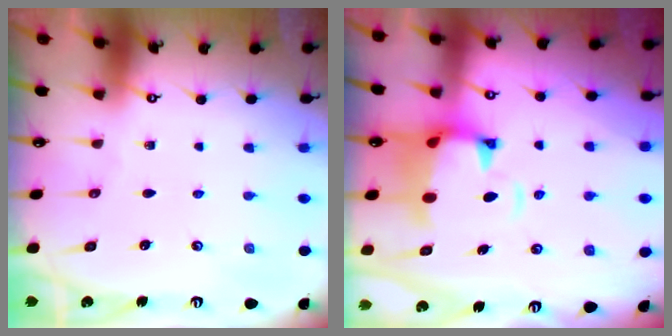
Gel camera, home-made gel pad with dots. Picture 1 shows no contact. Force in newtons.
{"total": 2.8, "press": 2.4, "slide": 1.4}